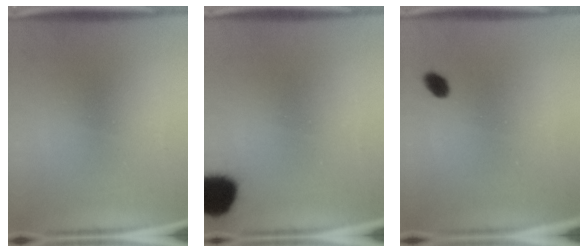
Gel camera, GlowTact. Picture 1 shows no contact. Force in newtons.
{"total": 9.2}
{"total": 2.4}